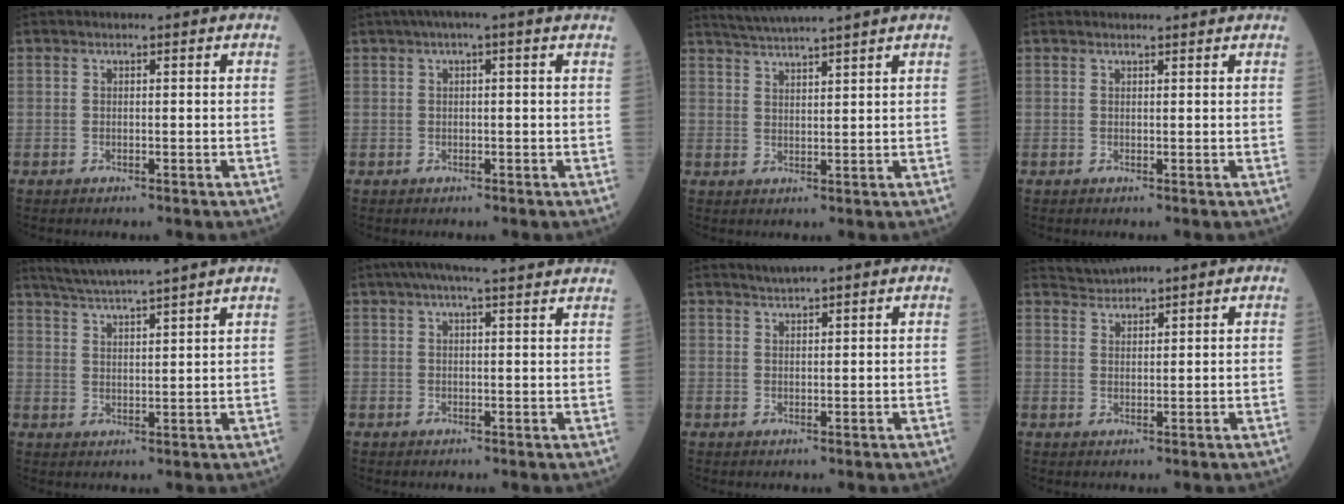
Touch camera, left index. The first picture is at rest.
{"total": 3.3, "force": [1.8, 0.0, 2.7], "torque": [-0.045, 0.025, 0.025]}
{"total": 7.0, "force": [6.1, -1.6, 2.9], "torque": [-0.052, 0.016, 0.102]}
{"total": 3.6, "force": [3.5, 0.2, 0.9], "torque": [-0.011, 0.022, 0.040]}
{"total": 9.7, "force": [8.5, -1.7, 4.3], "torque": [-0.078, 0.014, 0.132]}
{"total": 13.4, "force": [11.6, 0.2, 6.7], "torque": [-0.107, 0.043, 0.141]}
{"total": 1.6, "force": [1.4, 0.0, 0.7], "torque": [-0.016, 0.011, 0.027]}
{"total": 2.1, "force": [2.0, -0.4, -0.4], "torque": [-0.001, 0.011, 0.047]}